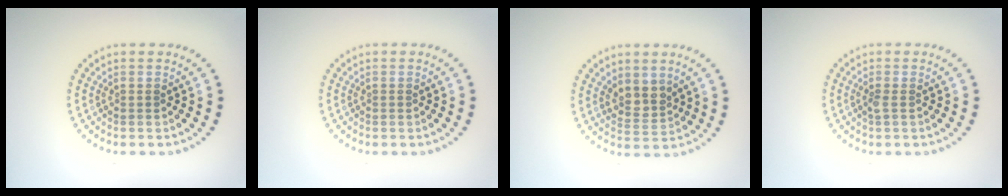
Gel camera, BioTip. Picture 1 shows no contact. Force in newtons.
{"total": 0.0}
{"total": 2.3, "press": 1.9, "slide": 1.3}
{"total": 0.6, "press": 0.5, "slide": 0.4}